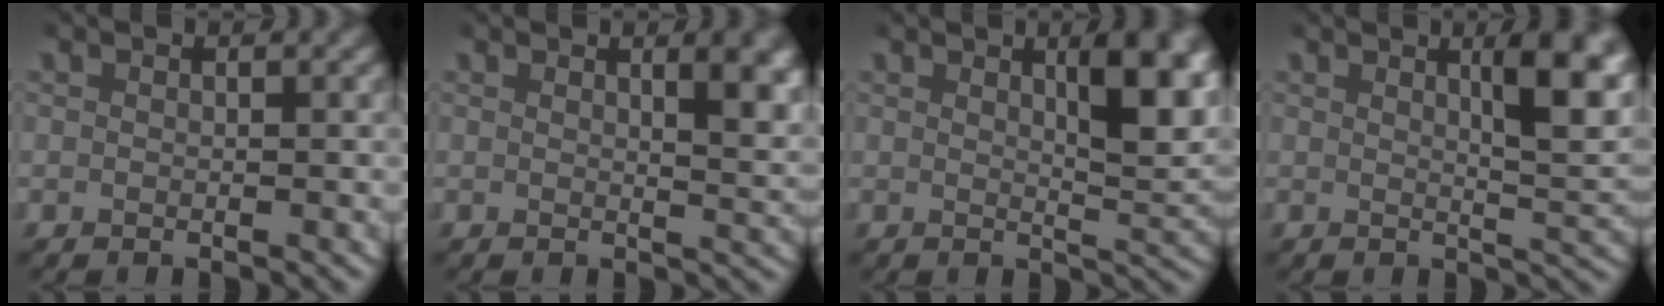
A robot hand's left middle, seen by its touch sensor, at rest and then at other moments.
{"total": 3.4, "force": [1.5, 0.6, 3.0], "torque": [-0.034, -0.008, 0.024]}
{"total": 5.5, "force": [2.1, 1.2, 4.9], "torque": [-0.061, -0.005, 0.033]}
{"total": 6.1, "force": [2.4, 1.2, 5.5], "torque": [-0.073, -0.001, 0.036]}